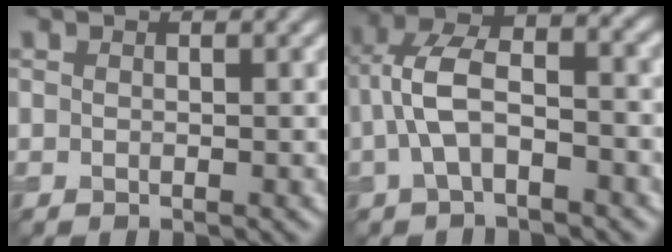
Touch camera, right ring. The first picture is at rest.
{"total": 6.5, "force": [-1.0, 3.2, 5.5], "torque": [-0.118, 0.021, -0.022]}